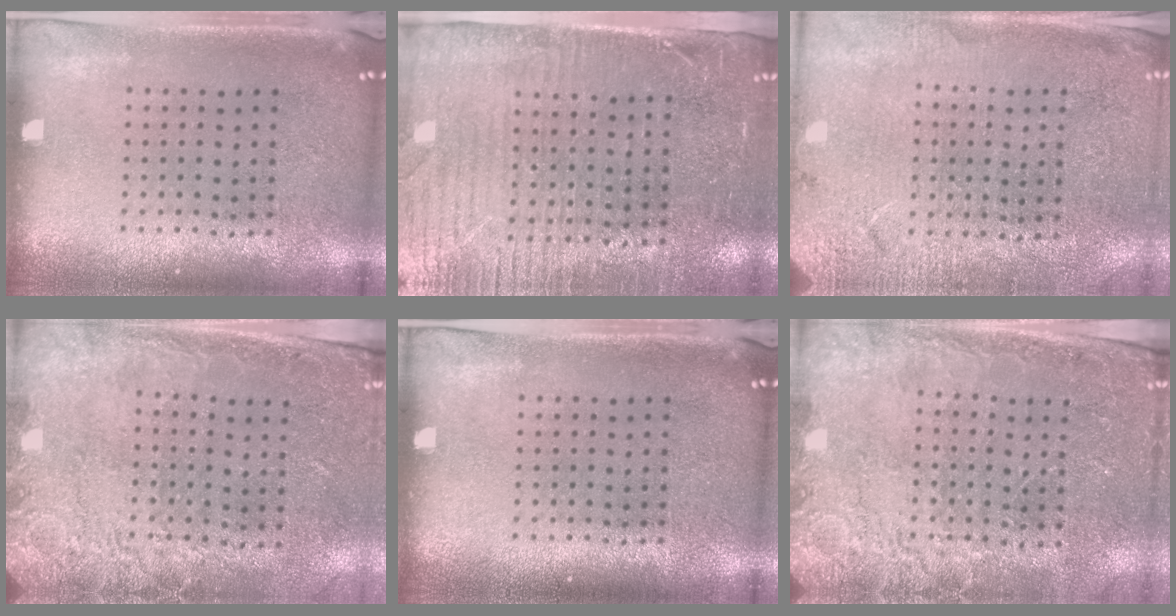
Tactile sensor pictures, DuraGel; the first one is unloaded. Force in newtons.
{"total": 3.5, "press": 3.1, "slide": 1.5}
{"total": 2.7, "press": 2.7, "slide": 0.1}
{"total": 2.6, "press": 2.0, "slide": 1.7}
{"total": 0.0}
{"total": 2.6, "press": 2.5, "slide": 0.5}